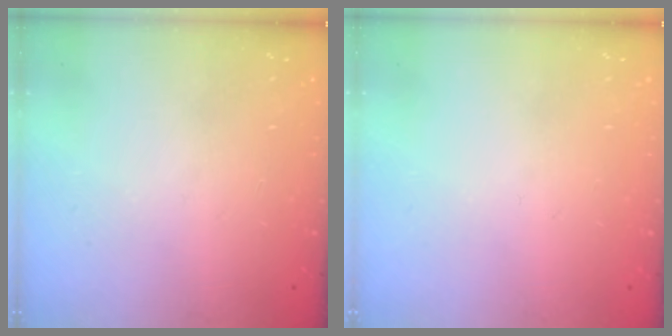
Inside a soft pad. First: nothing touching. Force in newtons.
{"total": 0.0}